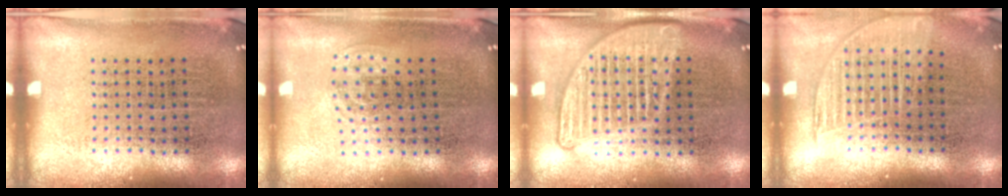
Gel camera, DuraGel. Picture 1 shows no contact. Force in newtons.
{"total": 1.1, "press": 0.7, "slide": 0.8}
{"total": 2.7, "press": 2.7, "slide": 0.2}
{"total": 1.4, "press": 1.3, "slide": 0.5}